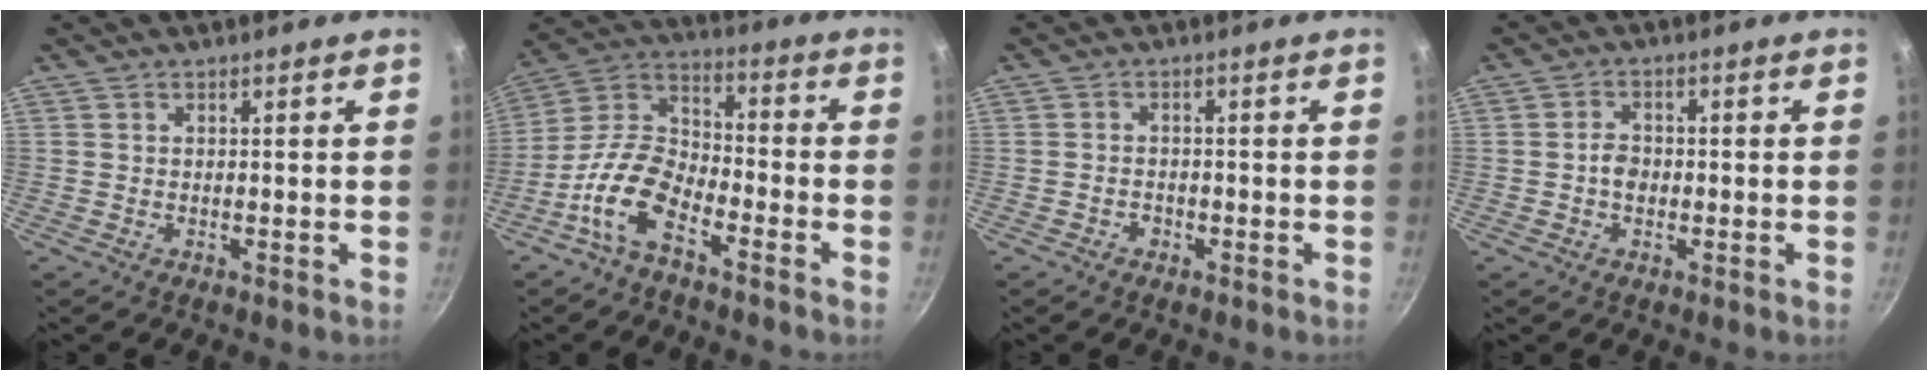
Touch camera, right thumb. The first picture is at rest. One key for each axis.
{"total": 12.5, "fx": -6.9, "fy": 6.1, "fz": 8.4, "tx": -0.159, "ty": 0.064, "tz": -0.153}
{"total": 1.8, "fx": -1.0, "fy": 1.4, "fz": 0.7, "tx": -0.008, "ty": 0.011, "tz": -0.015}
{"total": 2.9, "fx": -0.5, "fy": 2.2, "fz": 1.8, "tx": -0.017, "ty": 0.010, "tz": -0.009}